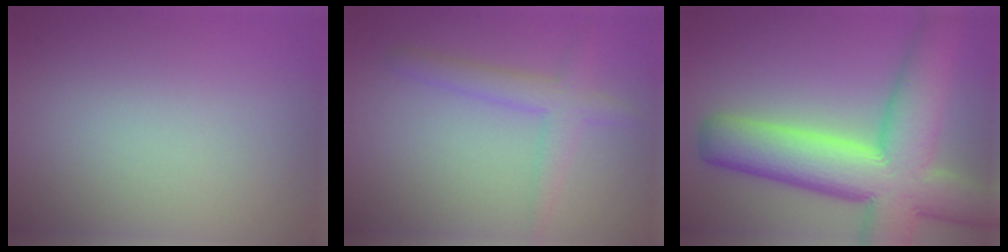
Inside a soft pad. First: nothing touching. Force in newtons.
{"total": 2.9, "press": 2.9, "slide": 0.1}
{"total": 12.7, "press": 12.7, "slide": 0.7}